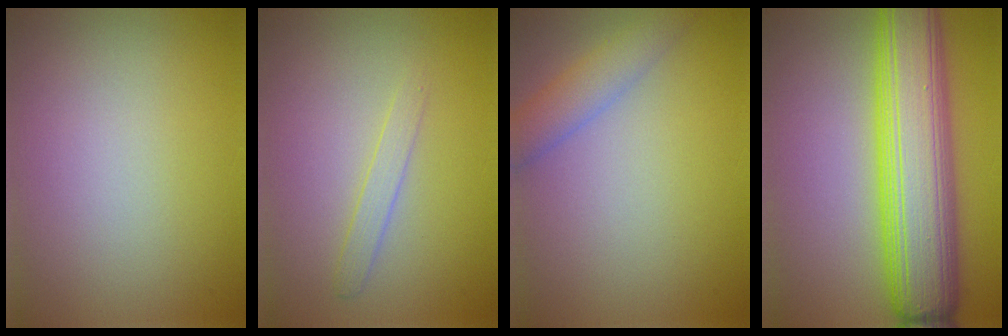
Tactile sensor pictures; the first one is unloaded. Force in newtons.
{"total": 1.3, "press": 1.3, "slide": 0.0}
{"total": 2.8, "press": 2.8, "slide": 0.2}
{"total": 11.2, "press": 11.2, "slide": 0.1}